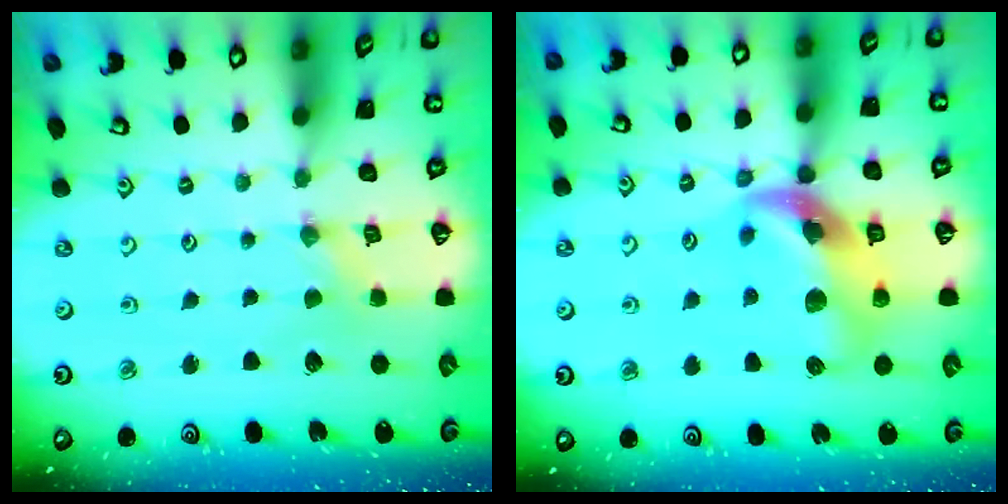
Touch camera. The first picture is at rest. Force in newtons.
{"total": 14.7, "press": 14.6, "slide": 2.1}